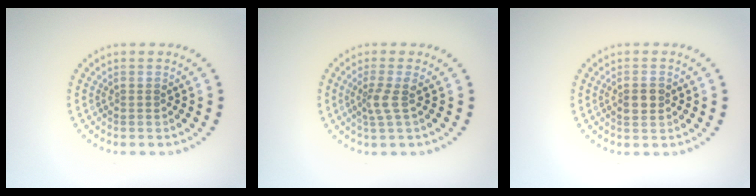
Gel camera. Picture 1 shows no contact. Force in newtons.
{"total": 1.9, "press": 1.4, "slide": 1.3}
{"total": 1.7, "press": 1.7, "slide": 0.2}